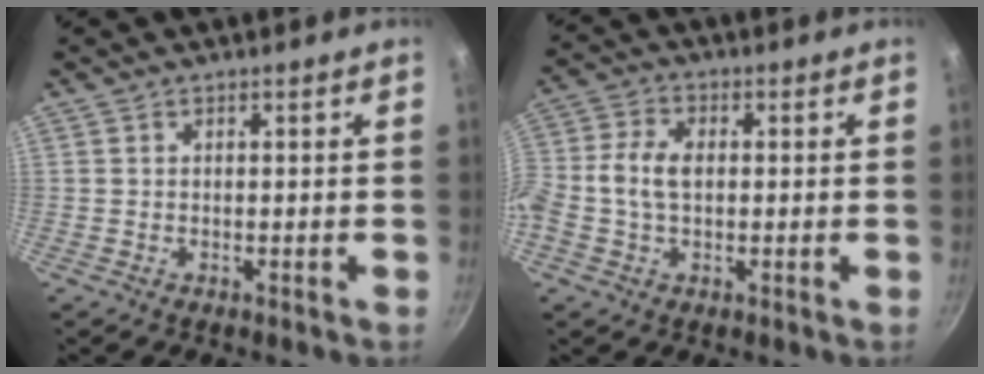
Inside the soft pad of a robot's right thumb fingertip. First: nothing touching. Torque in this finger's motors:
{"motor_torque": [2.37, 2.39, 0.22, -0.11, 0.43]}